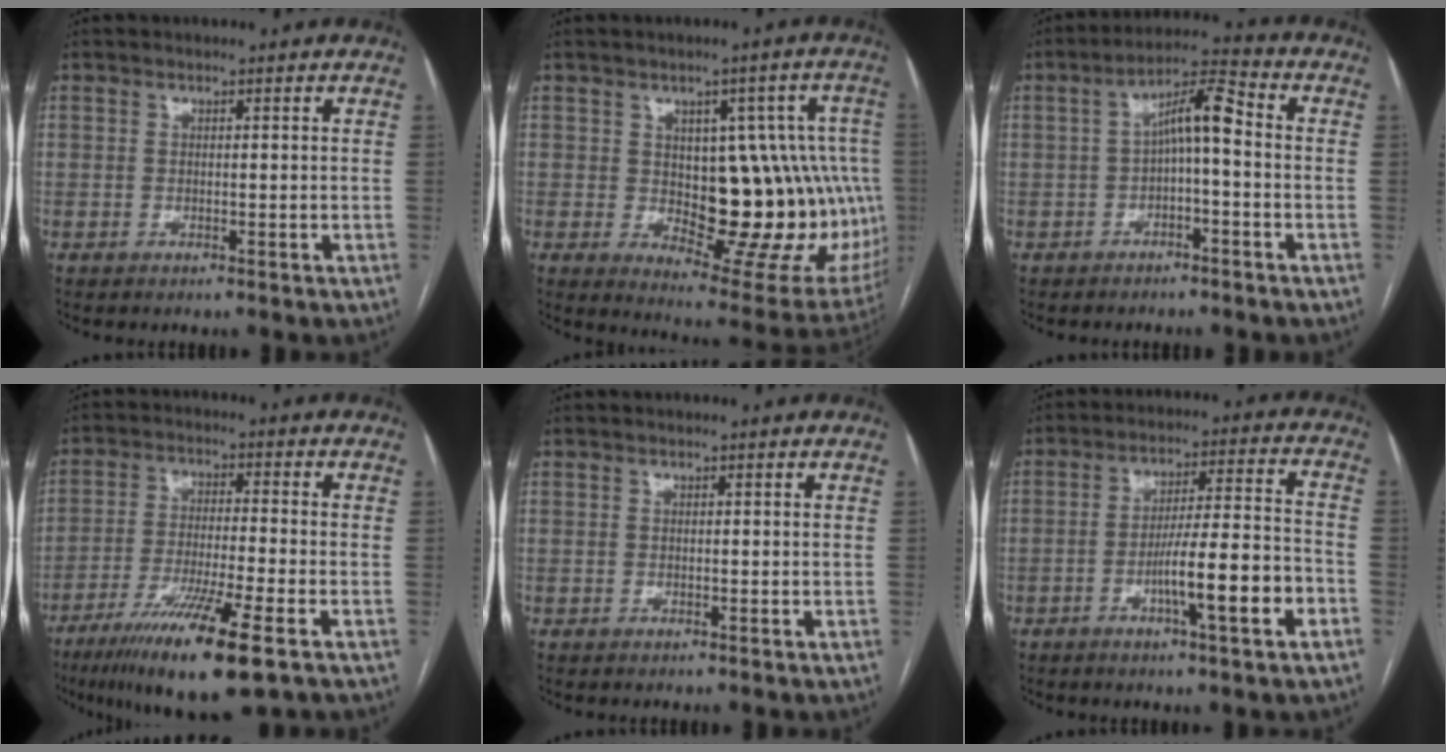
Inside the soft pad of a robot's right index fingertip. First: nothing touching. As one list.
[{"total": 19.5, "force": [-0.5, 9.1, 17.3], "torque": [-0.161, 0.026, 0.022]}, {"total": 6.9, "force": [-0.4, 1.5, 6.8], "torque": [-0.118, 0.032, -0.008]}, {"total": 13.8, "force": [-8.1, 0.3, 11.3], "torque": [-0.210, -0.040, -0.140]}, {"total": 0.0}, {"total": 11.3, "force": [-4.4, 0.3, 10.4], "torque": [-0.166, 0.007, -0.067]}]